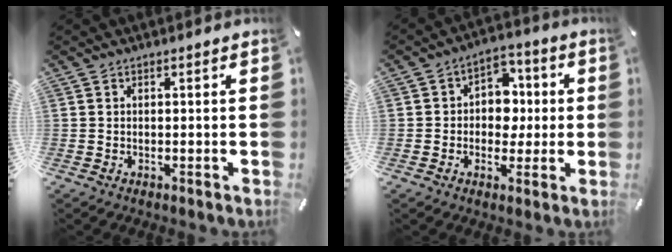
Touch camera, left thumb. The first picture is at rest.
{"total": 7.7, "force": [-0.6, 7.0, 3.2], "torque": [-0.042, 0.010, -0.012]}